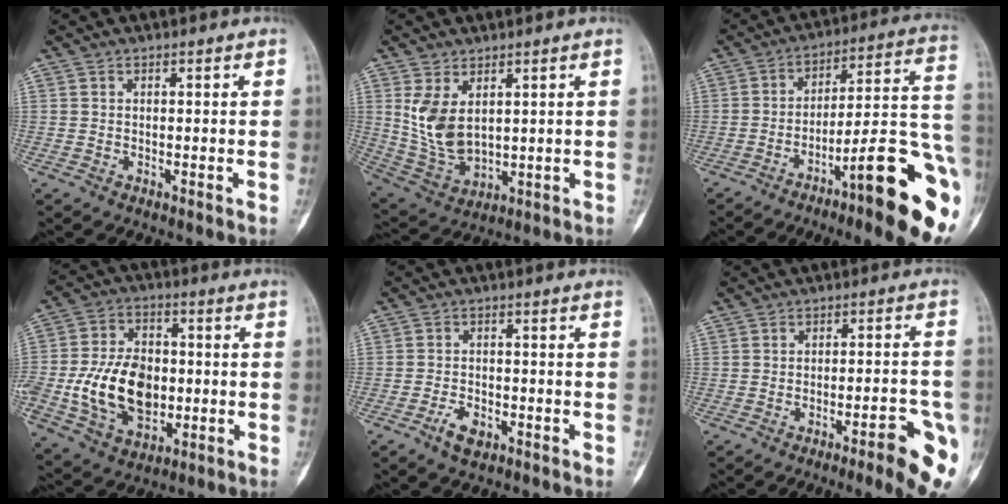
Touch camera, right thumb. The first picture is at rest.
{"total": 9.8, "force": [2.5, 6.1, 7.2], "torque": [-0.127, -0.017, 0.071]}
{"total": 22.8, "force": [-9.9, 4.0, 20.2], "torque": [-0.210, 0.063, -0.141]}
{"total": 17.2, "force": [-2.3, 11.9, 12.2], "torque": [-0.195, 0.014, -0.031]}
{"total": 4.3, "force": [-2.6, 2.4, 2.5], "torque": [-0.038, 0.015, -0.046]}
{"total": 11.8, "force": [-5.6, 2.4, 10.1], "torque": [-0.115, 0.022, -0.068]}